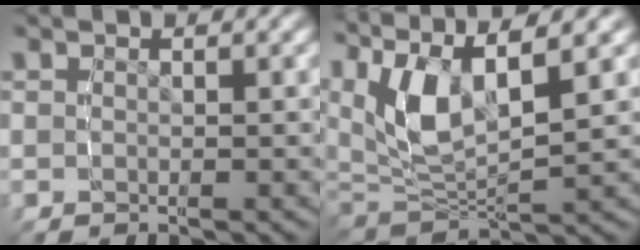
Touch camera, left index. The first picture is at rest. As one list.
[{"total": 8.8, "force": [2.6, 5.4, 6.4], "torque": [-0.159, -0.004, 0.041]}]